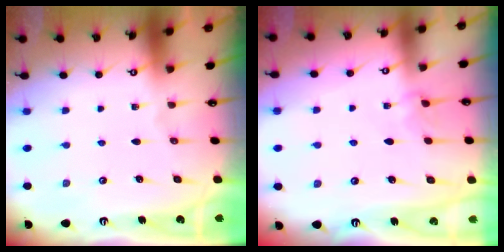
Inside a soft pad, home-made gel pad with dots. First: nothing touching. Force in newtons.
{"total": 3.0, "press": 2.9, "slide": 0.5}